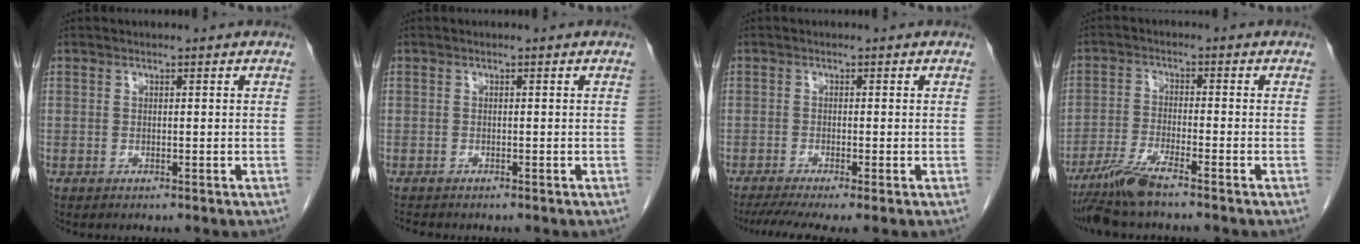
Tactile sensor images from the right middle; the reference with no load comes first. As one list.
[{"total": 1.7, "force": [-1.5, 0.5, 0.6], "torque": [-0.014, -0.005, -0.022]}, {"total": 6.5, "force": [-4.8, 0.3, 4.3], "torque": [-0.067, -0.014, -0.082]}, {"total": 6.7, "force": [-5.4, -0.2, 4.0], "torque": [-0.081, -0.025, -0.103]}]